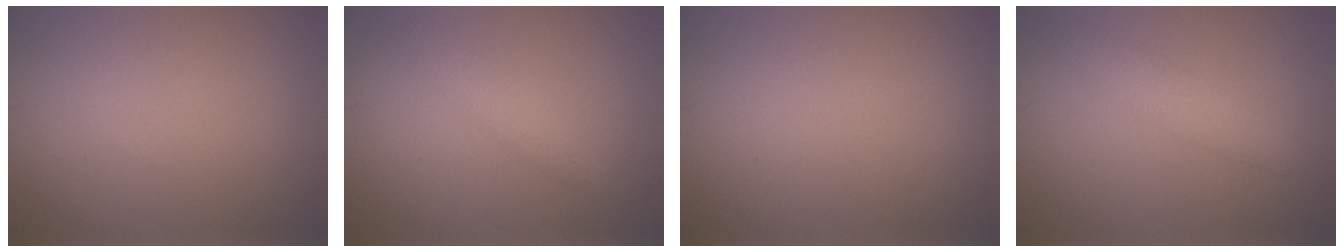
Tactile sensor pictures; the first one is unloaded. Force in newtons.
{"total": 2.2, "press": 2.2, "slide": 0.2}
{"total": 0.0}
{"total": 2.9, "press": 2.9, "slide": 0.1}